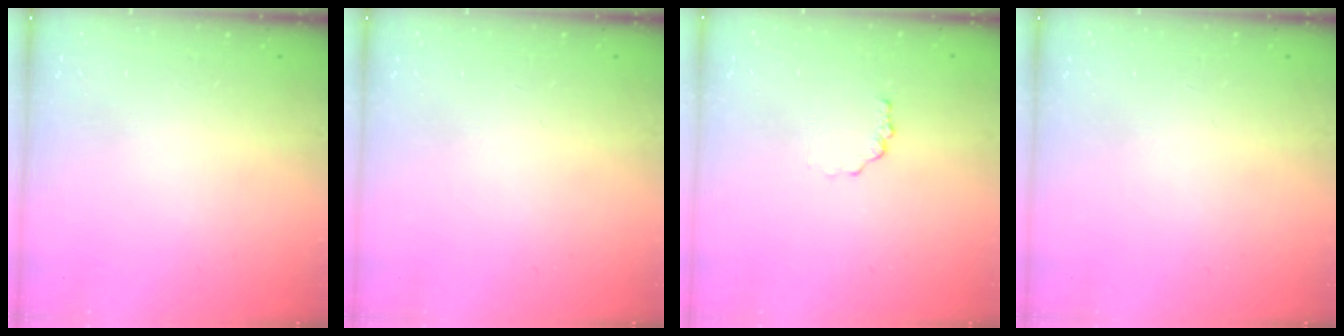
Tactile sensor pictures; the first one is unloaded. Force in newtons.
{"total": 0.0}
{"total": 1.0, "press": 1.0, "slide": 0.2}
{"total": 0.0}